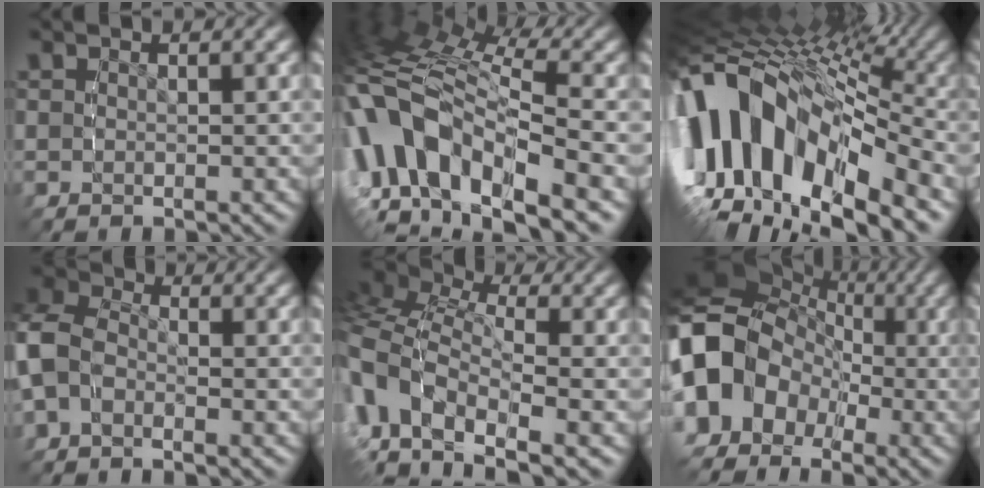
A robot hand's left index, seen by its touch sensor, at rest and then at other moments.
{"total": 13.0, "force": [-1.4, 9.0, 9.3], "torque": [-0.218, -0.016, -0.027]}
{"total": 19.4, "force": [-1.1, 13.3, 14.2], "torque": [-0.286, -0.006, -0.027]}
{"total": 7.5, "force": [-0.4, 6.7, 3.4], "torque": [-0.086, 0.003, -0.032]}
{"total": 9.7, "force": [-0.5, 7.9, 5.7], "torque": [-0.158, -0.027, -0.017]}
{"total": 17.6, "force": [1.3, 14.1, 10.4], "torque": [-0.225, -0.009, -0.004]}